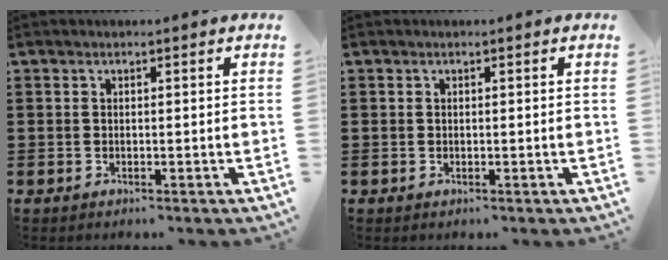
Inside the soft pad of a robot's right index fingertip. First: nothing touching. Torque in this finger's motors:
{"motor_torque": [0.19, 0.30, 0.00, 0.00]}